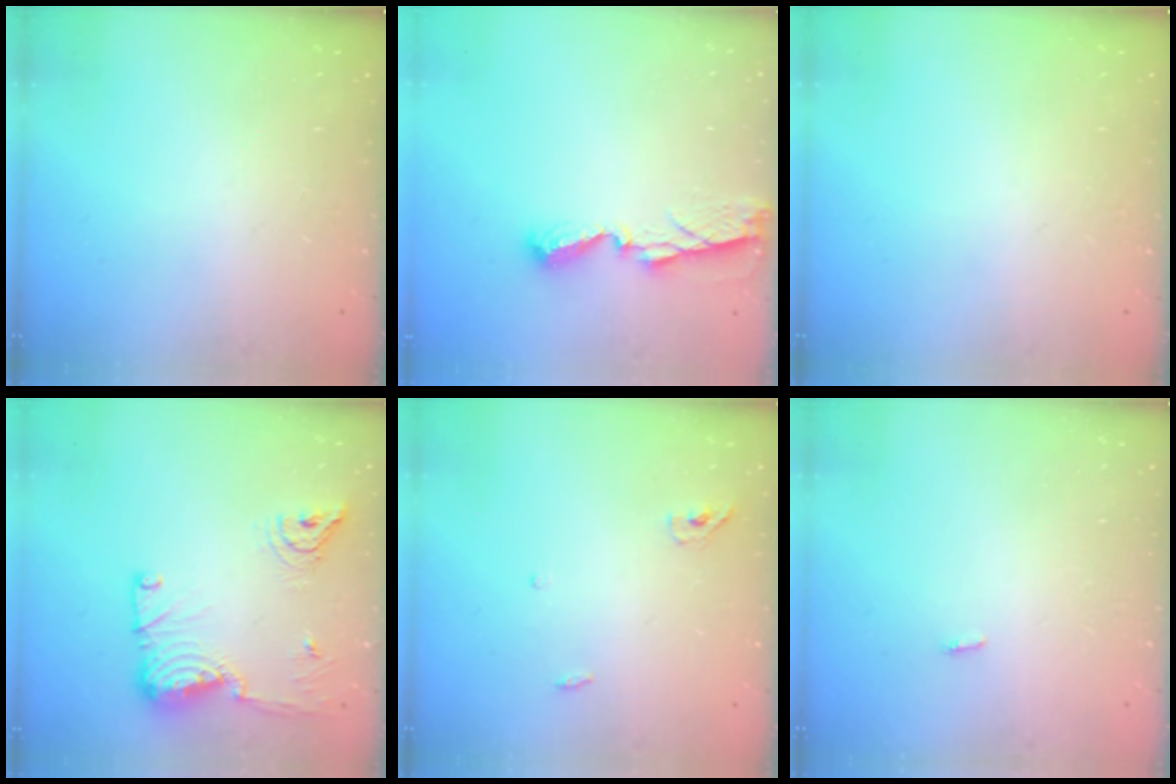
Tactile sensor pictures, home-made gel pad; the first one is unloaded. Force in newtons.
{"total": 7.2, "press": 7.2, "slide": 0.5}
{"total": 0.0}
{"total": 14.7, "press": 14.6, "slide": 2.1}
{"total": 3.7, "press": 3.5, "slide": 1.1}
{"total": 2.8, "press": 1.8, "slide": 2.2}